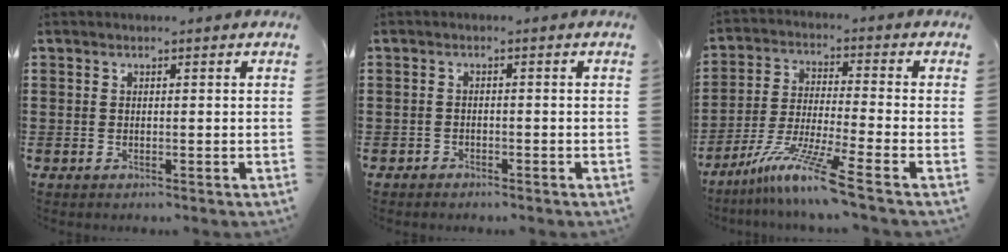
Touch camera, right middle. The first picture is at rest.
{"total": 1.3, "force": [-1.2, 0.5, 0.0], "torque": [-0.003, 0.004, -0.029]}
{"total": 10.1, "force": [-7.4, -0.3, 6.8], "torque": [-0.139, -0.011, -0.149]}